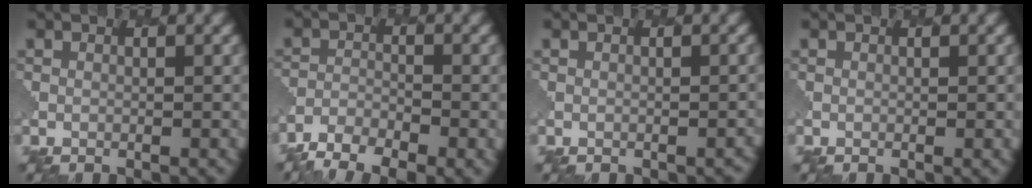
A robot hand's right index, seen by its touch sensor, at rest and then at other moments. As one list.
[{"total": 6.6, "force": [-5.0, 2.4, 3.5], "torque": [-0.061, -0.009, -0.094]}, {"total": 1.0, "force": [-0.8, 0.5, 0.1], "torque": [0.006, -0.003, -0.003]}, {"total": 0.5, "force": [0.1, 0.1, 0.5], "torque": [-0.006, -0.003, 0.002]}]